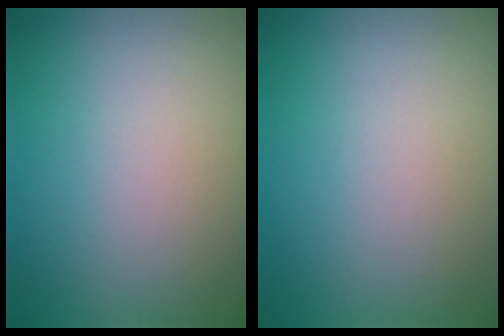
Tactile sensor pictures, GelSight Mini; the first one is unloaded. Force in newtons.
{"total": 0.0}